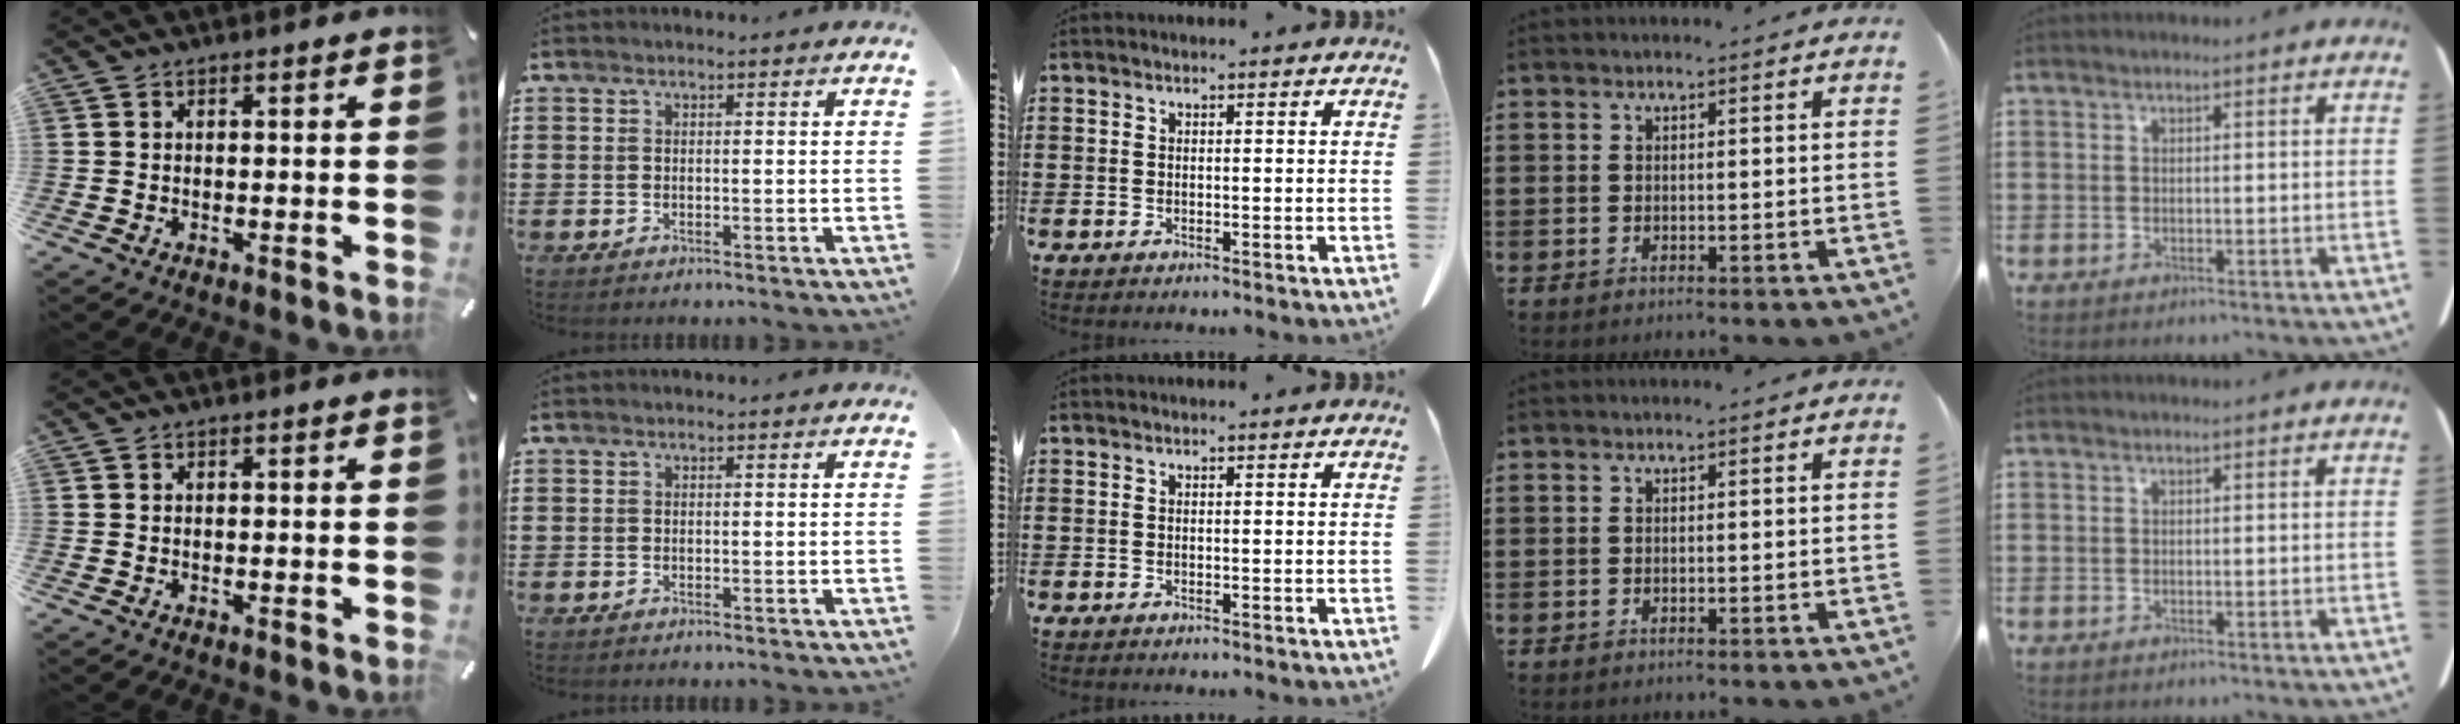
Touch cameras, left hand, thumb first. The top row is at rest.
{}